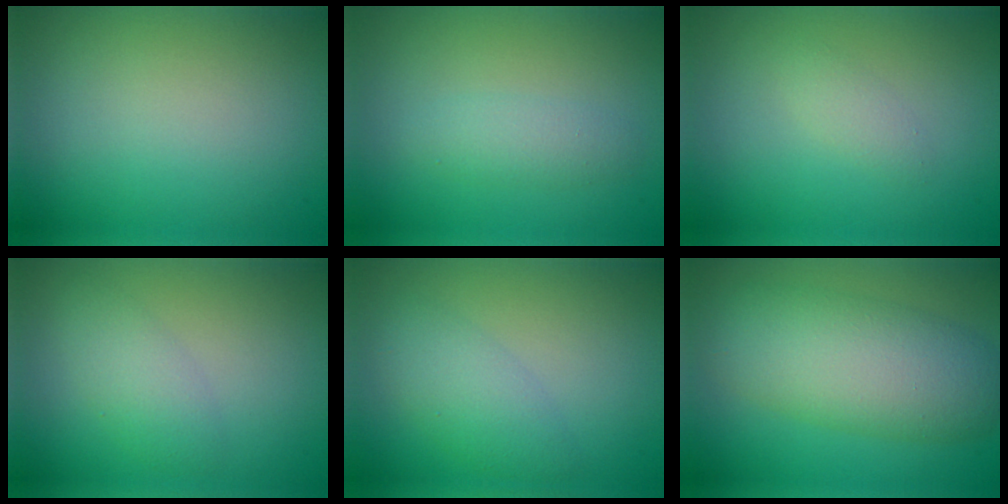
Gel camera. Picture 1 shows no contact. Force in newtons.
{"total": 1.9, "press": 1.9, "slide": 0.0}
{"total": 1.1, "press": 1.1, "slide": 0.1}
{"total": 2.5, "press": 2.5, "slide": 0.1}
{"total": 1.9, "press": 1.9, "slide": 0.2}
{"total": 7.6, "press": 7.6, "slide": 0.6}